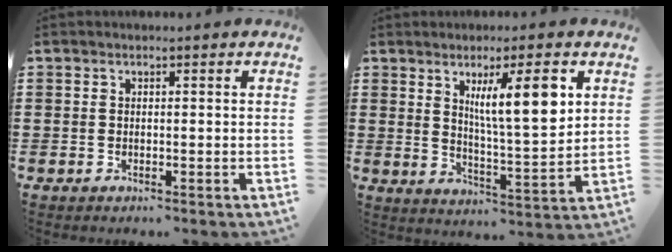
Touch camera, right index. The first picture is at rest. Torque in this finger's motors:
{"motor_torque": [1.72, 0.42, 0.86, 0.11]}